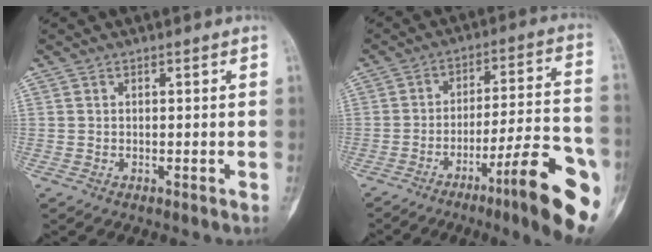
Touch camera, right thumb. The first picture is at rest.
{"total": 18.7, "force": [-8.7, 2.8, 16.3], "torque": [-0.205, 0.048, -0.122]}